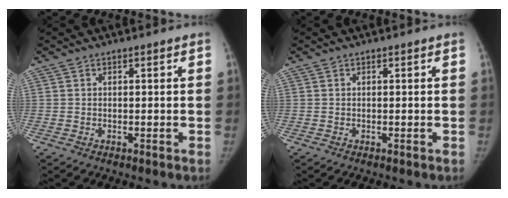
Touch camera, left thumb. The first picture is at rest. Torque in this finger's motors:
{"motor_torque": [0.00, 0.00, 0.16, -0.03, 0.00]}